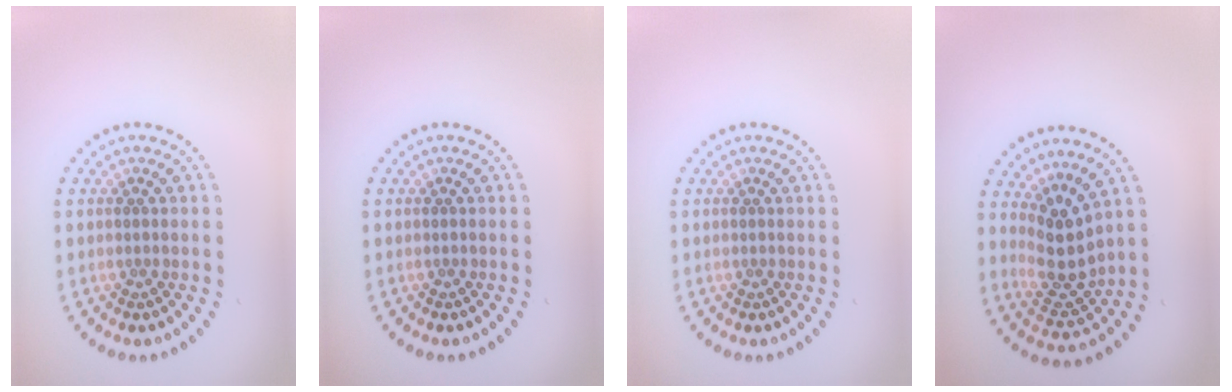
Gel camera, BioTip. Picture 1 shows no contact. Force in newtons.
{"total": 0.0}
{"total": 0.0}
{"total": 3.6, "press": 3.0, "slide": 2.0}